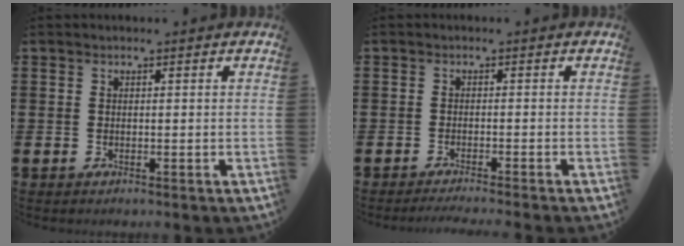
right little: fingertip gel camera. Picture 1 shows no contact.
{"total": 1.0, "force": [-0.9, -0.2, 0.3], "torque": [-0.004, 0.000, -0.018]}